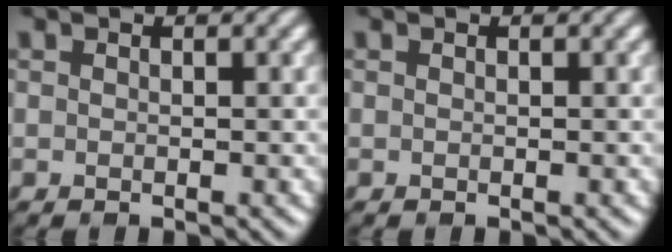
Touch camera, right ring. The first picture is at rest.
{"total": 0.0}